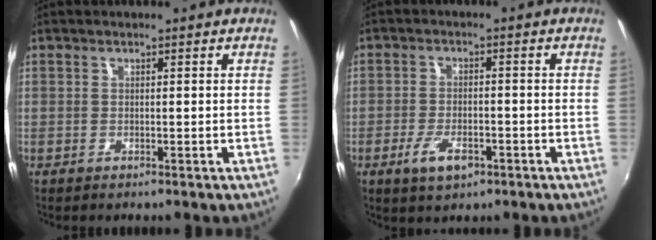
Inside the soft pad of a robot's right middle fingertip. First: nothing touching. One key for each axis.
{"total": 5.7, "fx": -3.1, "fy": 2.6, "fz": 4.1, "tx": -0.094, "ty": -0.008, "tz": -0.052}